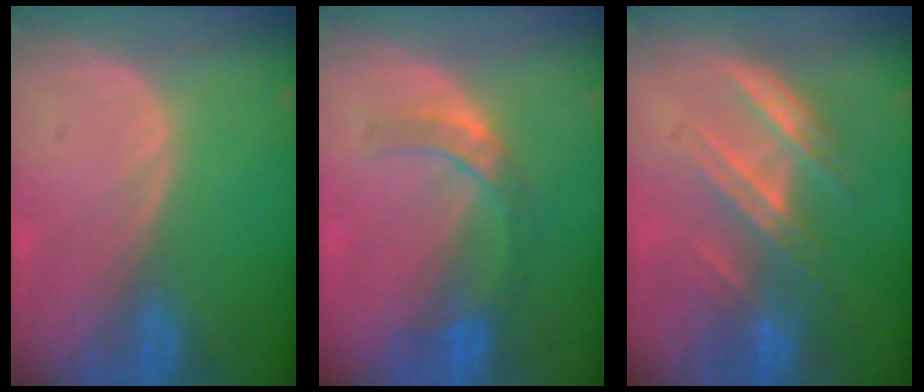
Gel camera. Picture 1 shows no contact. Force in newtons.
{"total": 4.7, "press": 4.6, "slide": 1.0}
{"total": 7.3, "press": 6.6, "slide": 3.2}